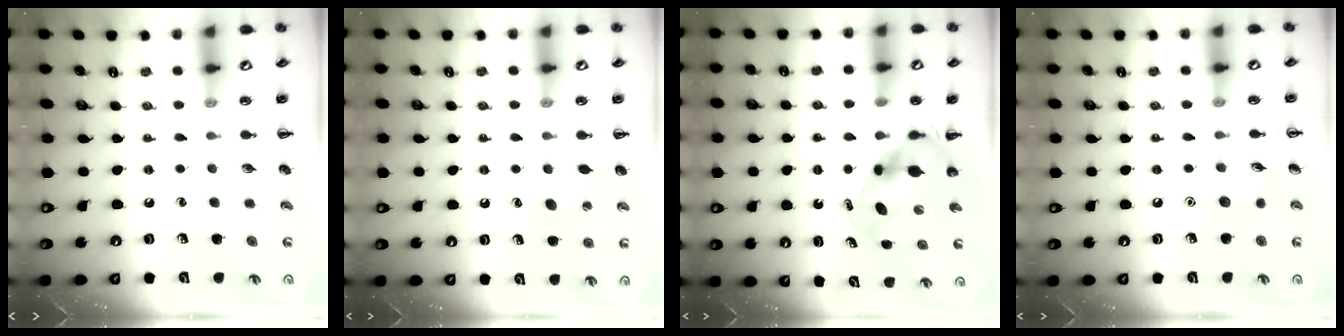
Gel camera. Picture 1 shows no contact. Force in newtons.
{"total": 5.5, "press": 5.3, "slide": 1.3}
{"total": 5.4, "press": 5.3, "slide": 0.6}
{"total": 5.6, "press": 5.4, "slide": 1.7}